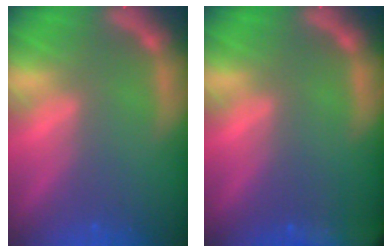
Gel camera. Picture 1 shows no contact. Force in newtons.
{"total": 10.0}